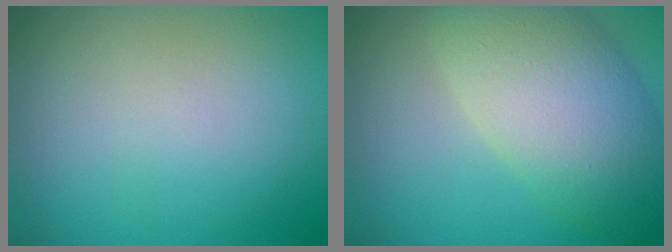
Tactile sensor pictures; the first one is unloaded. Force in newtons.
{"total": 8.2, "press": 8.2, "slide": 0.3}